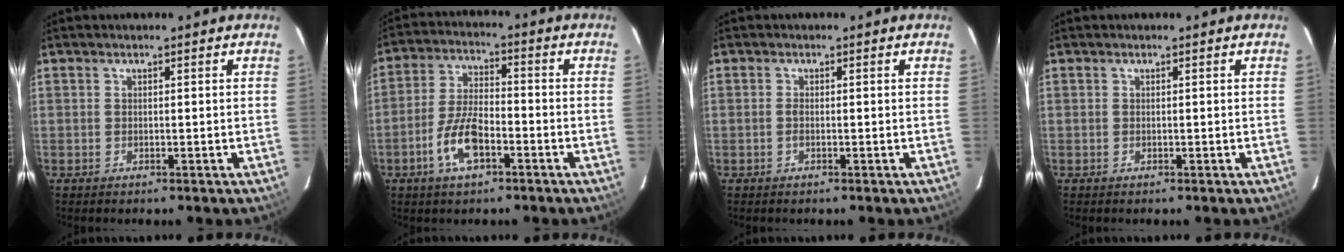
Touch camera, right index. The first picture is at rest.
{"total": 8.9, "force": [-4.2, 3.6, 6.9], "torque": [-0.147, 0.004, -0.075]}
{"total": 0.9, "force": [-0.3, 0.3, 0.7], "torque": [-0.017, 0.000, -0.006]}
{"total": 0.0}